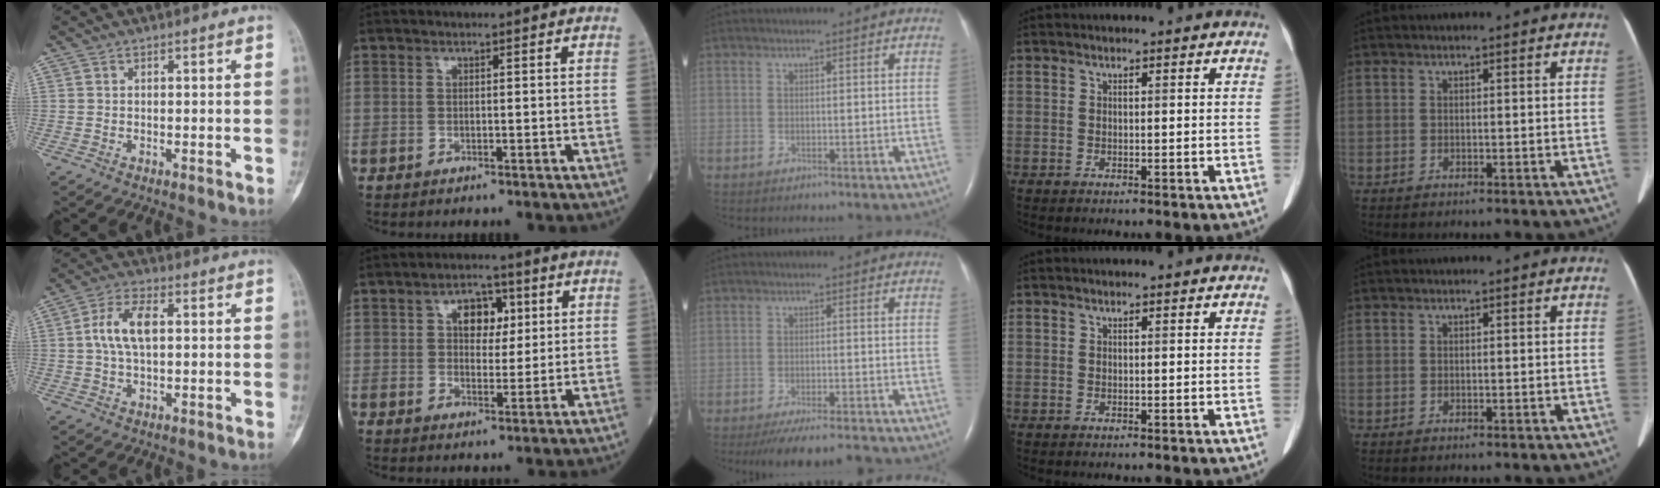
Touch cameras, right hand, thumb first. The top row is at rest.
{"thumb": {"total": 7.9, "force": [1.0, 4.0, 6.7], "torque": [-0.134, 0.012, 0.016]}, "index": {"total": 5.6, "force": [1.8, 3.4, 4.0], "torque": [-0.061, 0.014, 0.029]}, "middle": {"total": 8.0, "force": [-7.4, 0.4, 2.9], "torque": [-0.042, -0.010, -0.111]}}